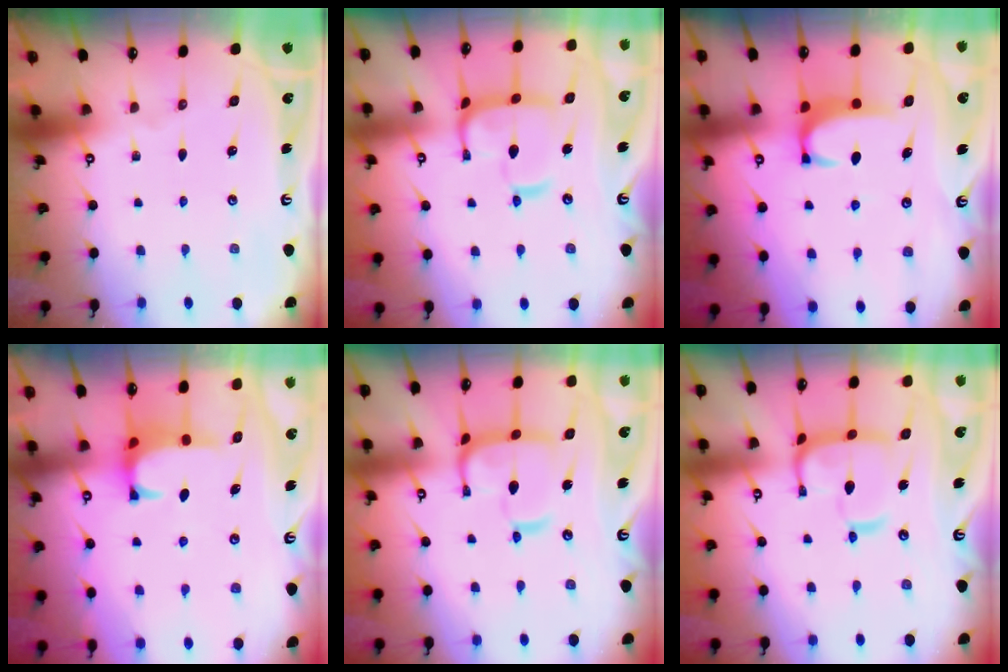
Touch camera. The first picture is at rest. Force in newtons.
{"total": 11.6, "press": 11.5, "slide": 1.3}
{"total": 2.0, "press": 1.9, "slide": 0.6}
{"total": 1.2, "press": 1.1, "slide": 0.6}
{"total": 11.6, "press": 11.5, "slide": 1.3}
{"total": 11.6, "press": 11.5, "slide": 1.3}